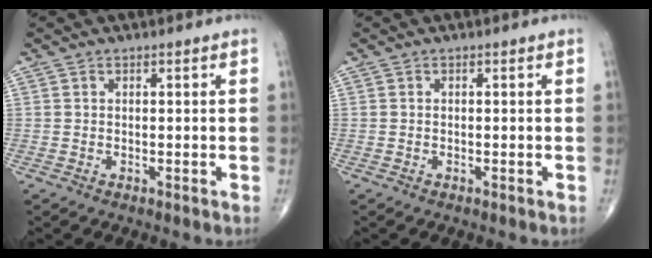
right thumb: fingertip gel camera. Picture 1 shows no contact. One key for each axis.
{"total": 0.0}